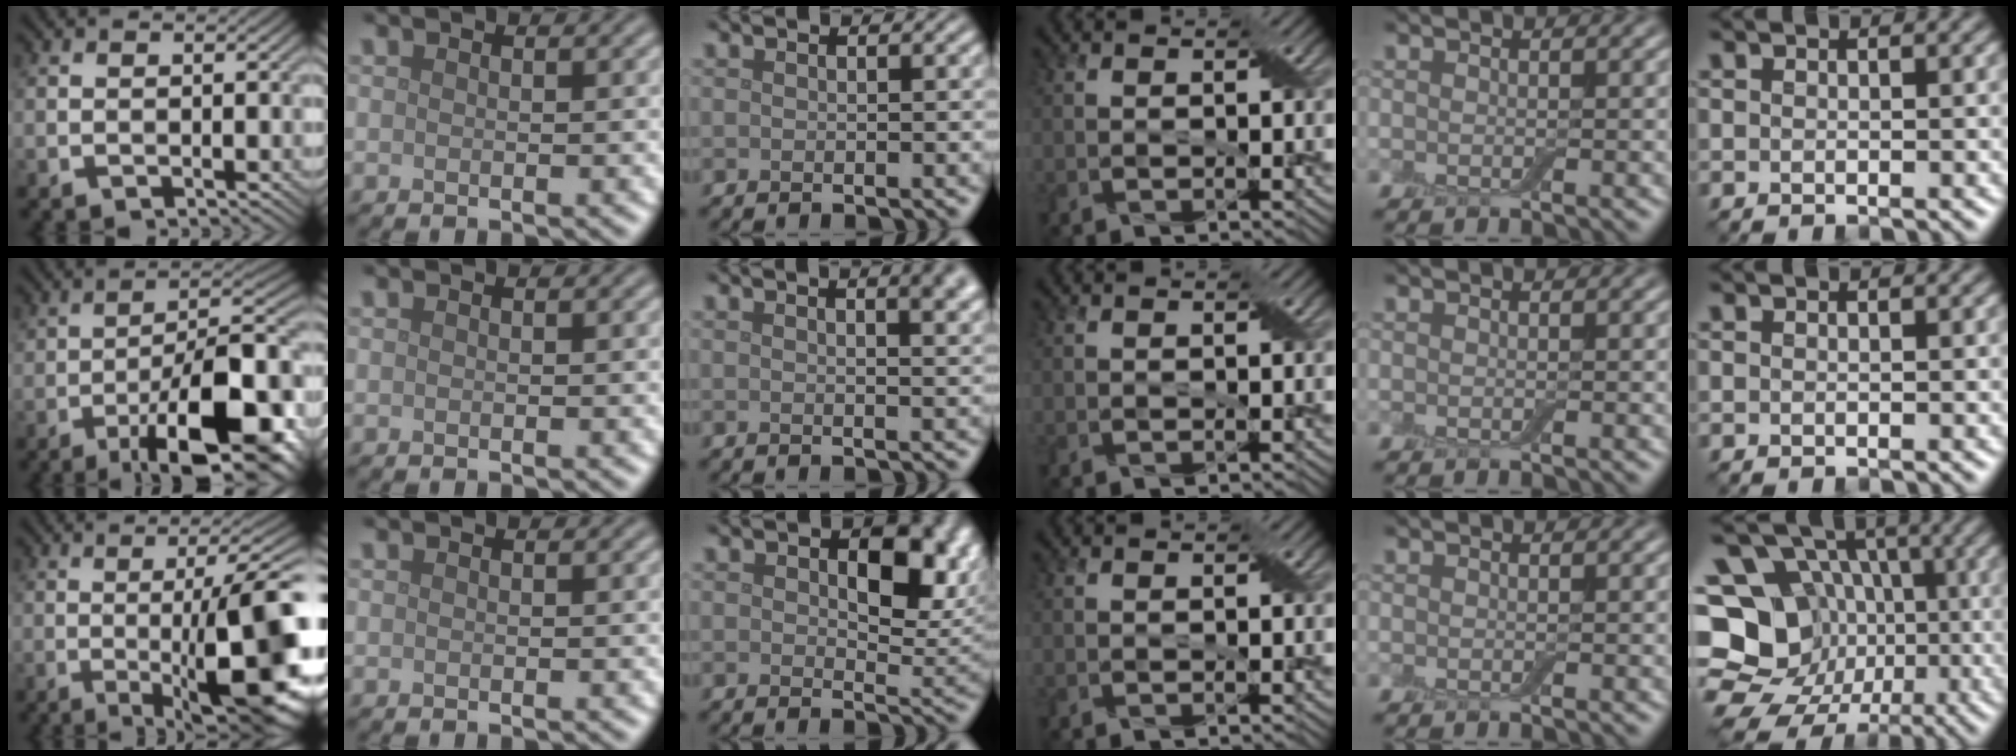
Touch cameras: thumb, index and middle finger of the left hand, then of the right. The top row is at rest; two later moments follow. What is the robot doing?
{"motion": "close", "object": "airpods case & airpods"}